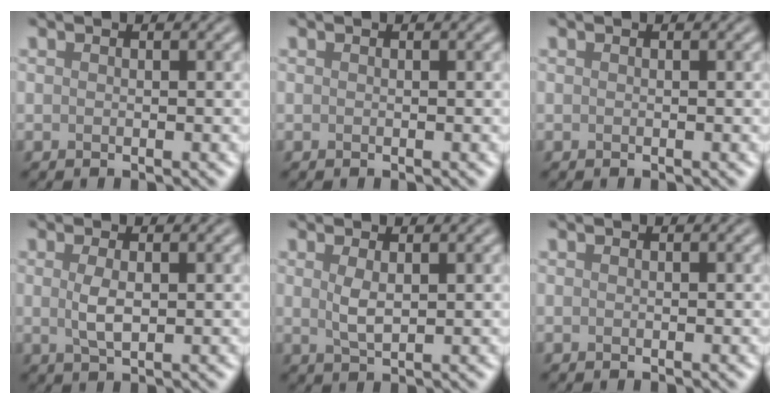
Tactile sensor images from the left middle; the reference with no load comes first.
{"total": 0.0}
{"total": 0.0}
{"total": 2.1, "force": [0.1, 0.8, 2.0], "torque": [-0.050, -0.001, 0.003]}
{"total": 1.8, "force": [0.5, 0.6, 1.6], "torque": [-0.041, -0.003, 0.012]}
{"total": 0.0}